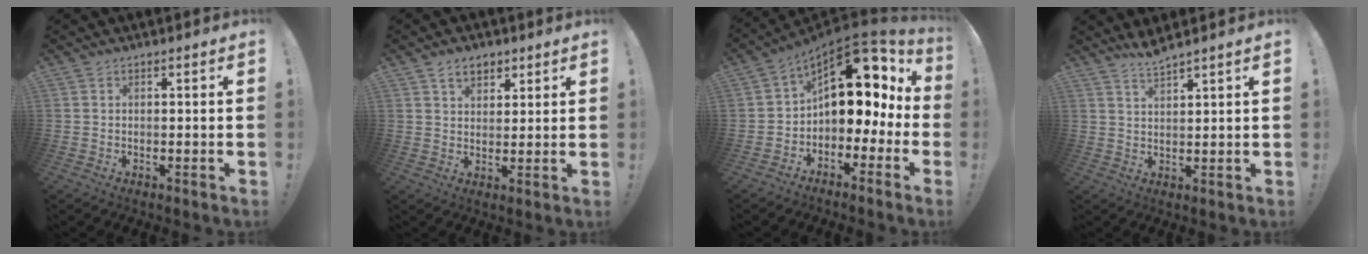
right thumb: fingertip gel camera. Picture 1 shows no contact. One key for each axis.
{"total": 5.5, "fx": 3.3, "fy": 3.5, "fz": 2.6, "tx": -0.041, "ty": -0.006, "tz": 0.059}
{"total": 14.2, "fx": 5.1, "fy": 8.7, "fz": 10.1, "tx": -0.144, "ty": -0.041, "tz": 0.096}
{"total": 4.1, "fx": 3.6, "fy": -0.7, "fz": 1.9, "tx": -0.044, "ty": -0.017, "tz": 0.062}